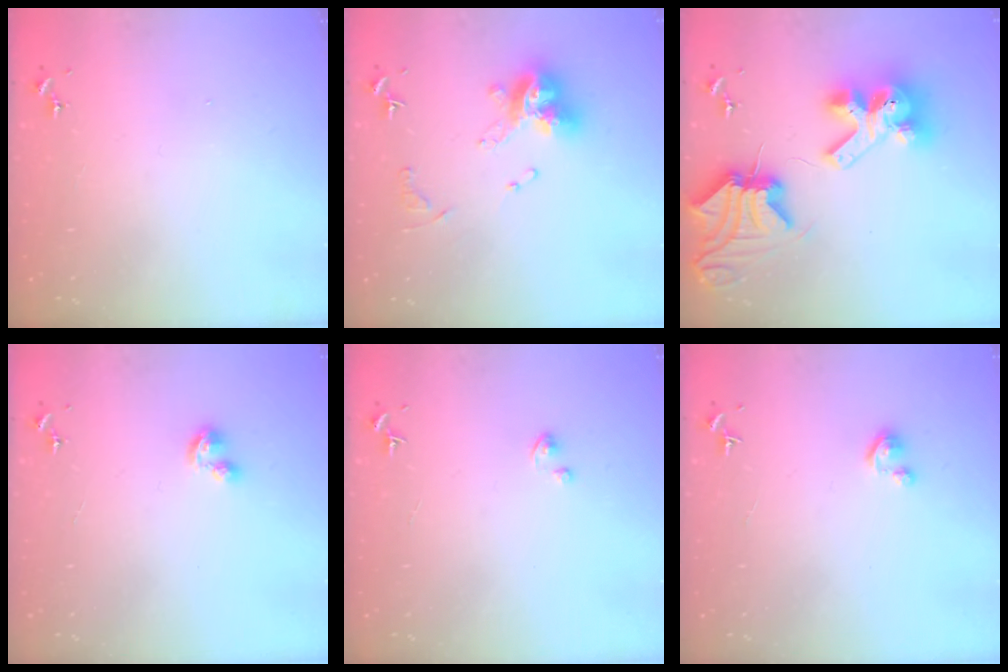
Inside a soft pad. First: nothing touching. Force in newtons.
{"total": 13.3, "press": 13.3, "slide": 1.4}
{"total": 15.9, "press": 15.8, "slide": 1.7}
{"total": 4.2, "press": 4.2, "slide": 0.4}
{"total": 0.9, "press": 0.8, "slide": 0.2}
{"total": 2.8, "press": 2.8, "slide": 0.3}